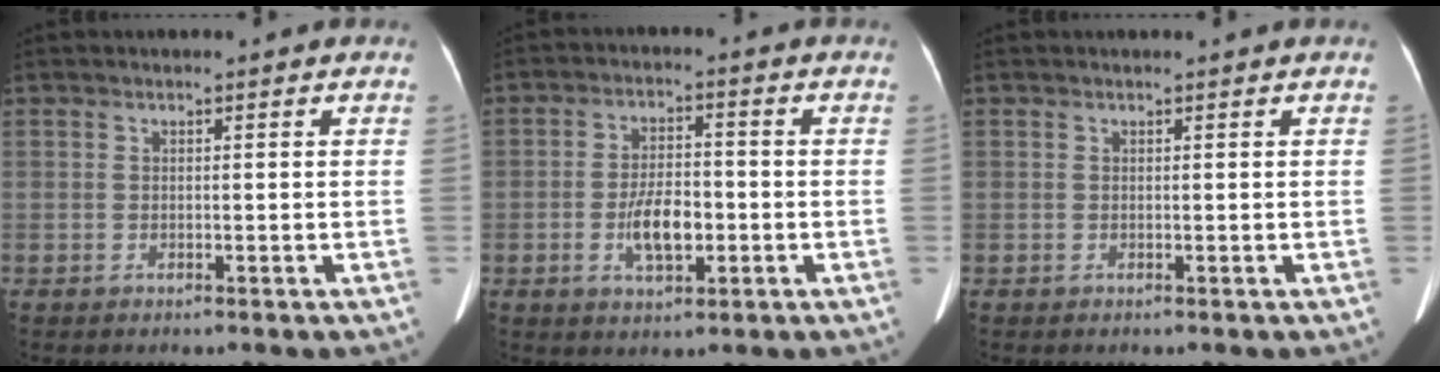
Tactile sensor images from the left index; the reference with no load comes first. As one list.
[{"total": 6.4, "force": [-1.7, 2.8, 5.4], "torque": [-0.106, 0.003, -0.028]}, {"total": 0.7, "force": [0.6, 0.0, 0.2], "torque": [-0.005, 0.002, 0.011]}]